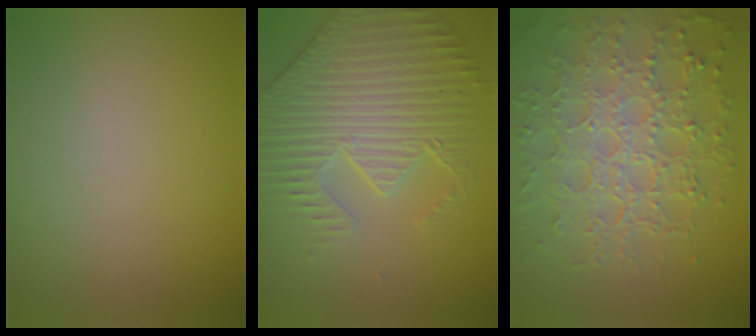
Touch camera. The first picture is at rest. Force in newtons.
{"total": 4.4, "press": 4.4, "slide": 0.3}
{"total": 7.7, "press": 5.7, "slide": 5.1}